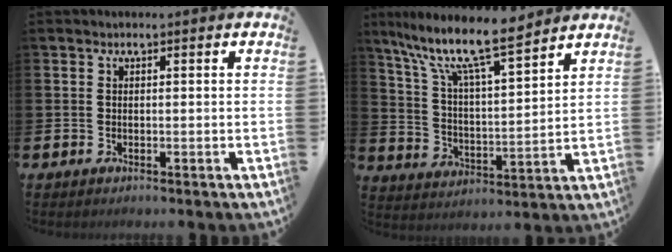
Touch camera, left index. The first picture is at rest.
{"total": 11.3, "force": [9.5, 2.1, 5.6], "torque": [-0.134, -0.059, 0.161]}